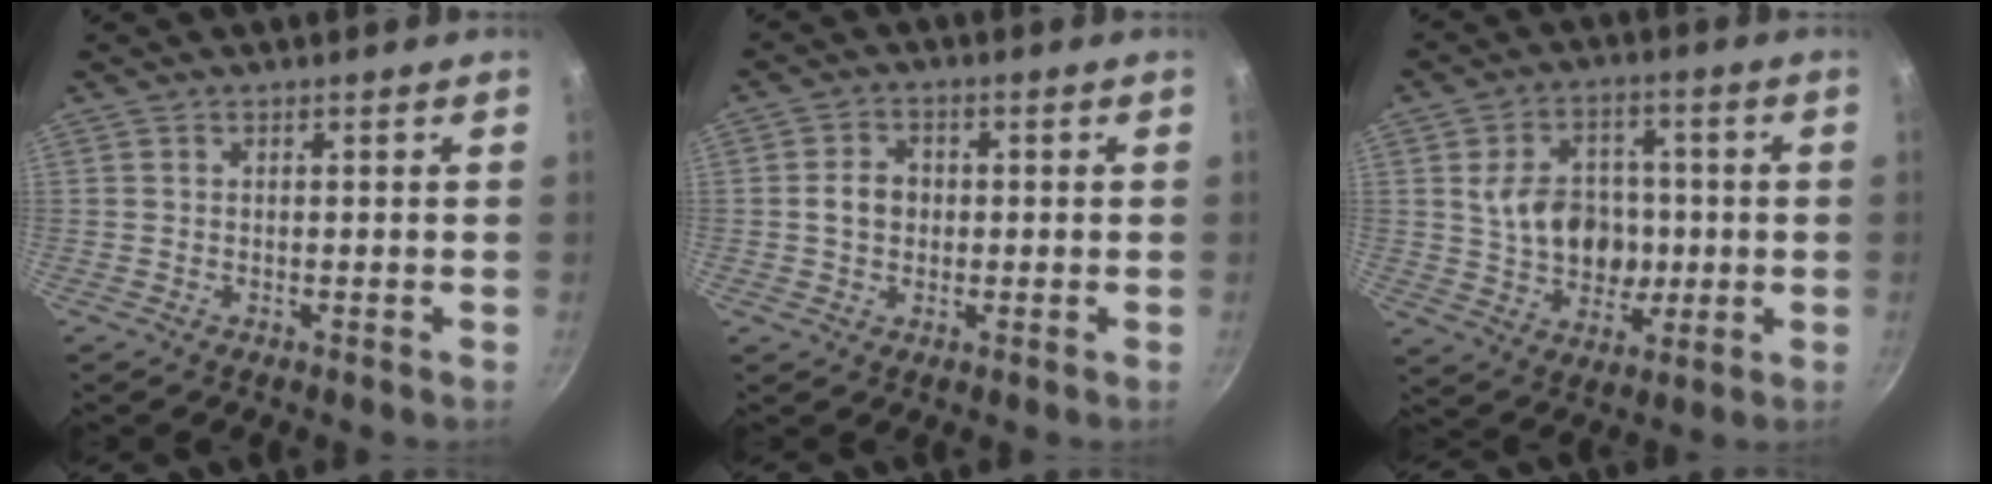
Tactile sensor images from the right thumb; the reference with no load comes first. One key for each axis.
{"total": 5.3, "fx": 0.0, "fy": 4.3, "fz": 3.1, "tx": -0.042, "ty": 0.013, "tz": -0.004}
{"total": 13.1, "fx": 0.8, "fy": 9.9, "fz": 8.5, "tx": -0.100, "ty": 0.005, "tz": 0.020}